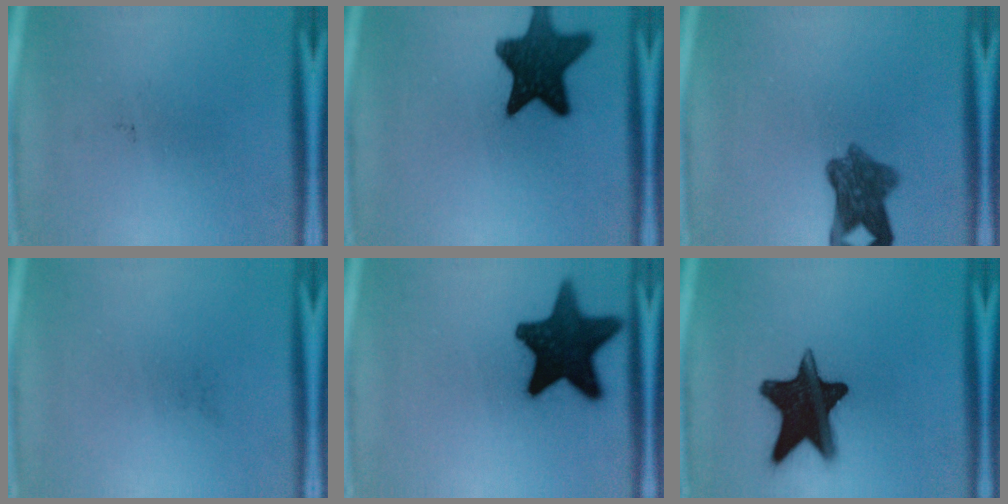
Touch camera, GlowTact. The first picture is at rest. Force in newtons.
{"total": 13.0}
{"total": 7.4}
{"total": 0.0}
{"total": 16.5}
{"total": 18.2}